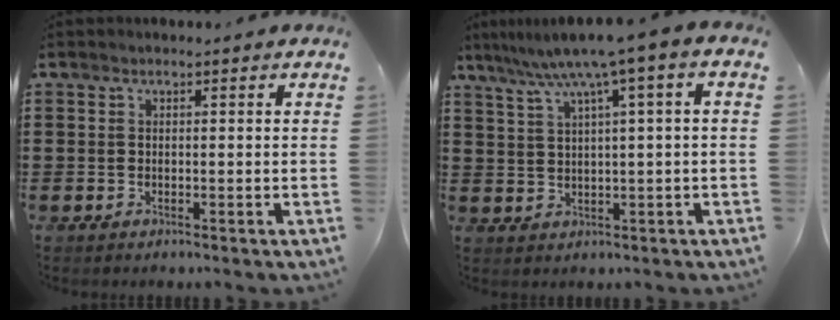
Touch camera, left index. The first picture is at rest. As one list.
[{"total": 5.9, "force": [2.4, -0.2, 5.4], "torque": [-0.109, -0.015, 0.034]}]